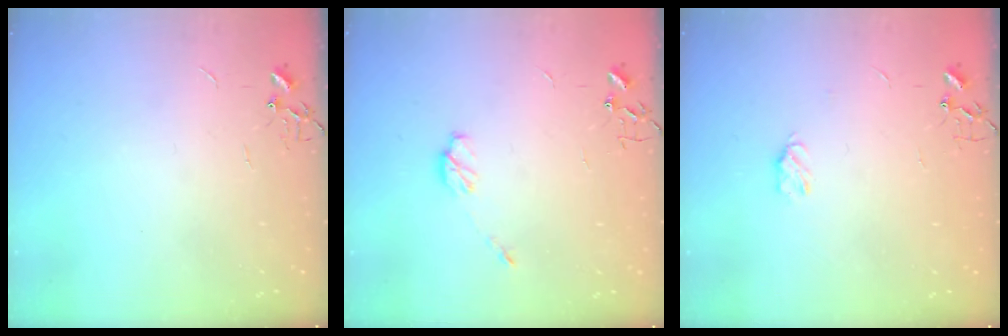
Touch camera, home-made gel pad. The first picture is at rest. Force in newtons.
{"total": 5.5, "press": 5.5, "slide": 0.4}
{"total": 4.5, "press": 4.4, "slide": 0.7}